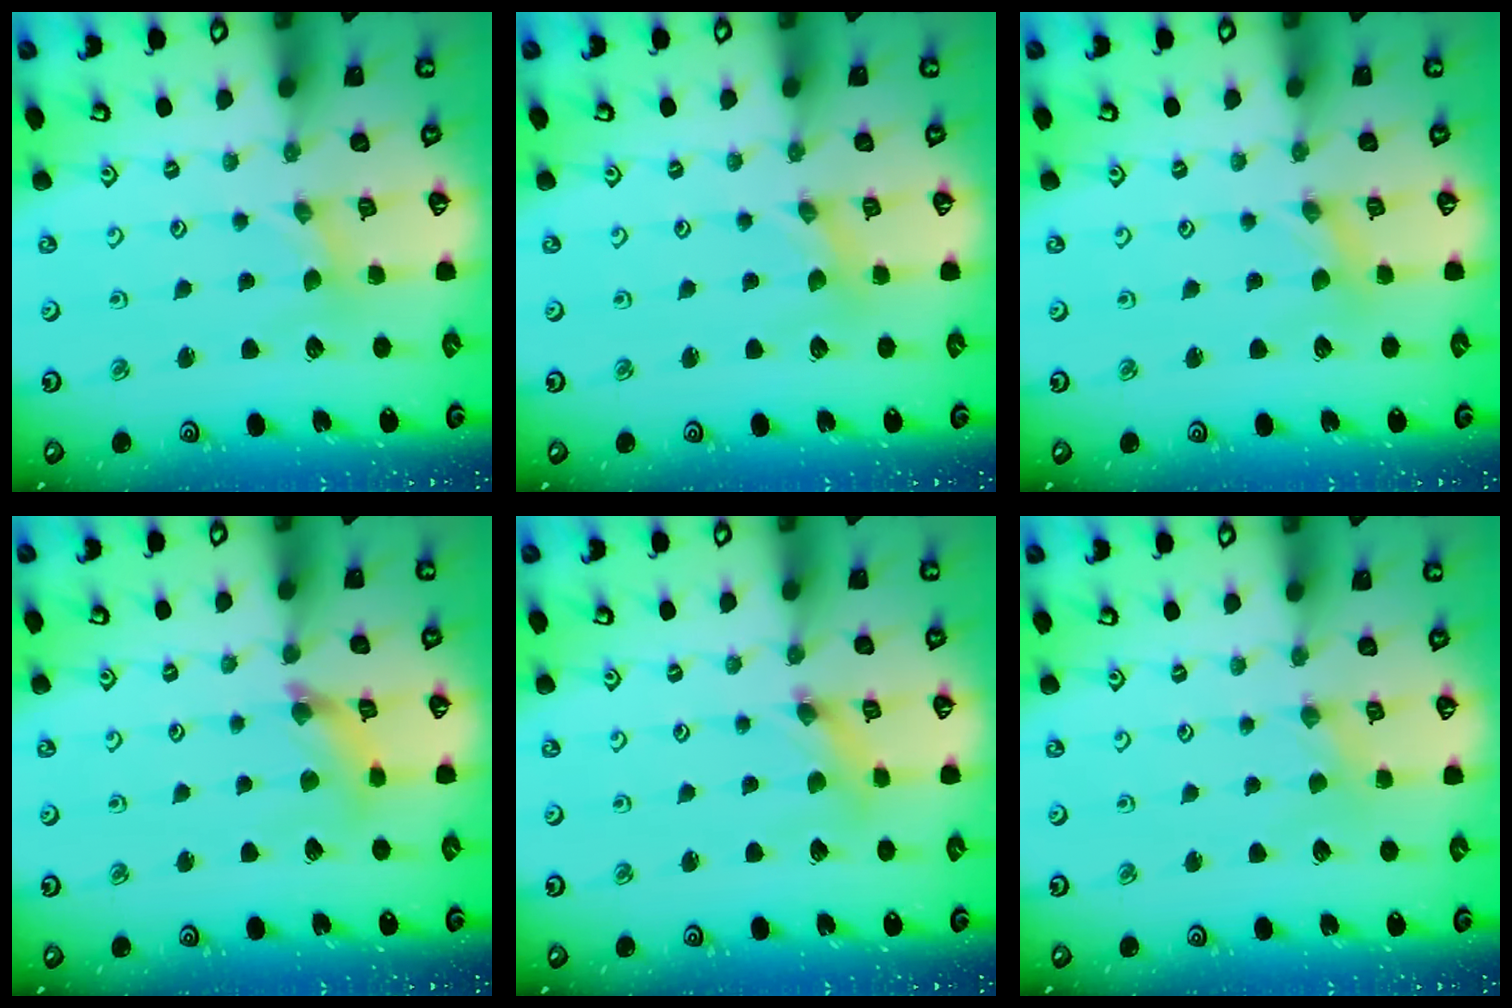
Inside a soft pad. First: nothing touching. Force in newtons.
{"total": 0.0}
{"total": 0.0}
{"total": 5.0, "press": 5.0, "slide": 0.5}
{"total": 1.6, "press": 1.6, "slide": 0.3}
{"total": 0.5, "press": 0.5, "slide": 0.1}